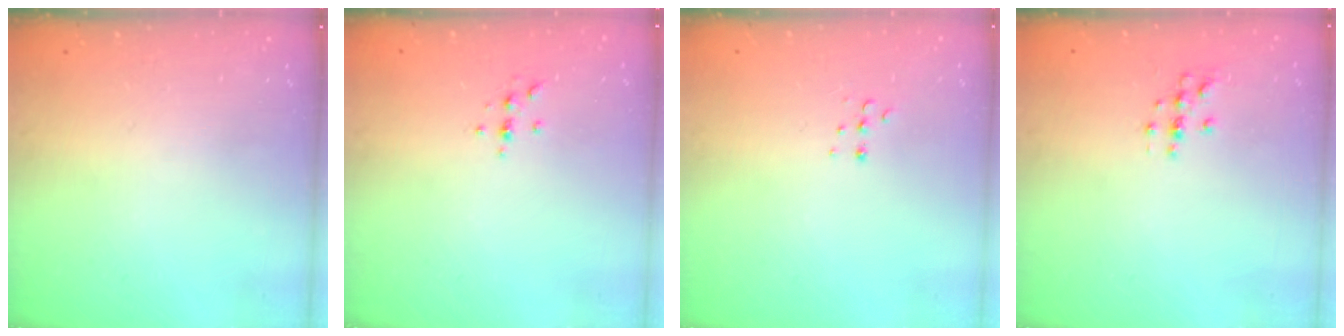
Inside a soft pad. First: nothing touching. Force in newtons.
{"total": 2.4, "press": 2.4, "slide": 0.3}
{"total": 3.8, "press": 3.7, "slide": 0.9}
{"total": 2.0, "press": 2.0, "slide": 0.2}